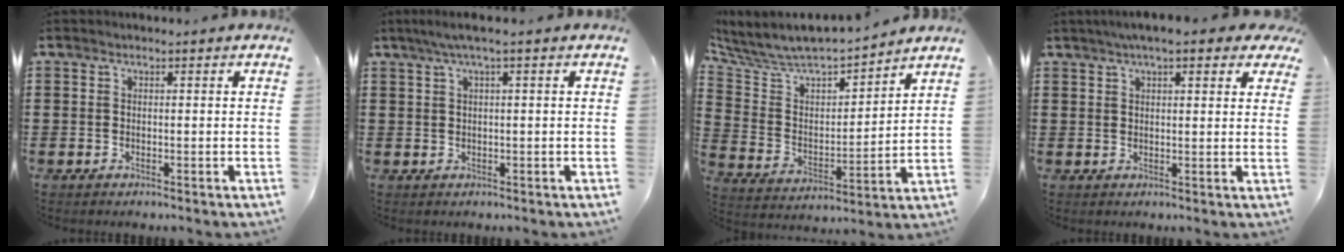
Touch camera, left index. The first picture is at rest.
{"total": 2.1, "force": [0.6, -0.1, 2.0], "torque": [-0.035, -0.001, 0.011]}
{"total": 6.3, "force": [5.9, 1.6, 1.6], "torque": [-0.066, -0.050, 0.097]}
{"total": 4.4, "force": [3.3, 0.8, 2.9], "torque": [-0.065, 0.006, 0.058]}